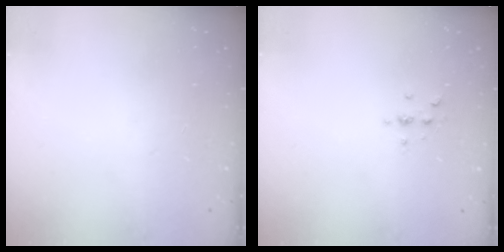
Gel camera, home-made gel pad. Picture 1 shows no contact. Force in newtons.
{"total": 2.4, "press": 2.4, "slide": 0.3}